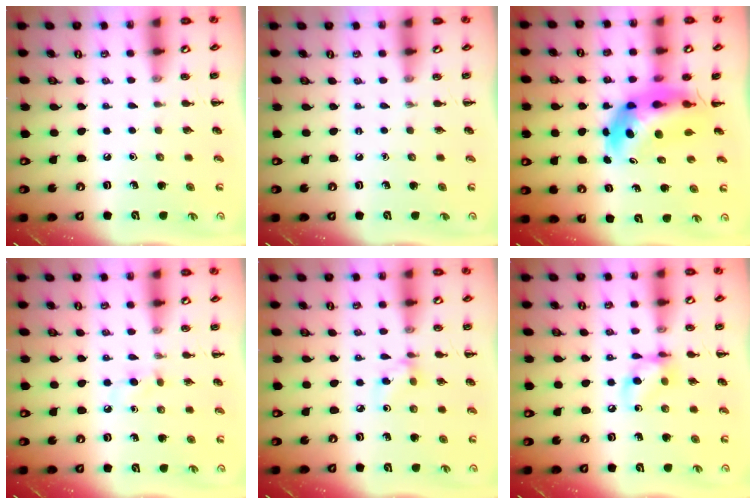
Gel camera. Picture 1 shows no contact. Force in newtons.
{"total": 0.0}
{"total": 7.6, "press": 7.0, "slide": 3.0}
{"total": 2.6, "press": 2.4, "slide": 1.1}
{"total": 3.0, "press": 2.8, "slide": 1.2}
{"total": 8.6, "press": 8.6, "slide": 0.8}